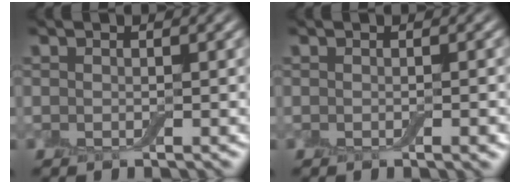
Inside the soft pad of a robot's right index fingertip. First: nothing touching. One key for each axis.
{"total": 1.3, "fx": -0.4, "fy": 0.3, "fz": 1.3, "tx": -0.014, "ty": 0.000, "tz": -0.005}